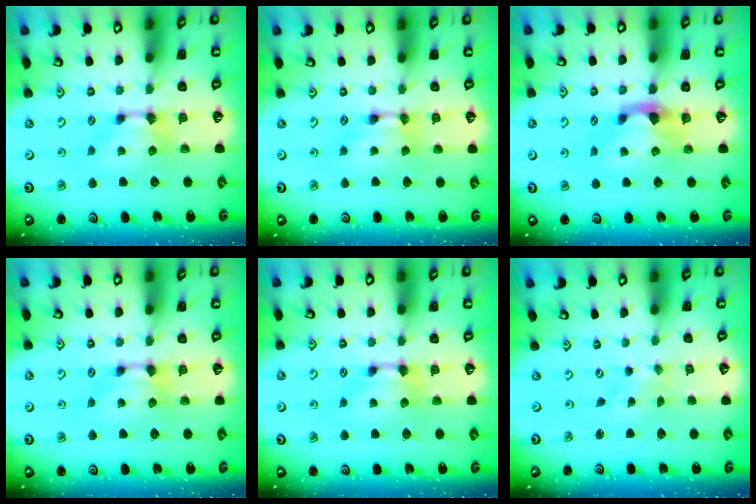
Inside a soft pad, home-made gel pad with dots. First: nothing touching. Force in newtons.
{"total": 1.5, "press": 1.5, "slide": 0.2}
{"total": 2.2, "press": 1.8, "slide": 1.2}
{"total": 0.0}
{"total": 0.0}
{"total": 5.1, "press": 5.1, "slide": 0.7}